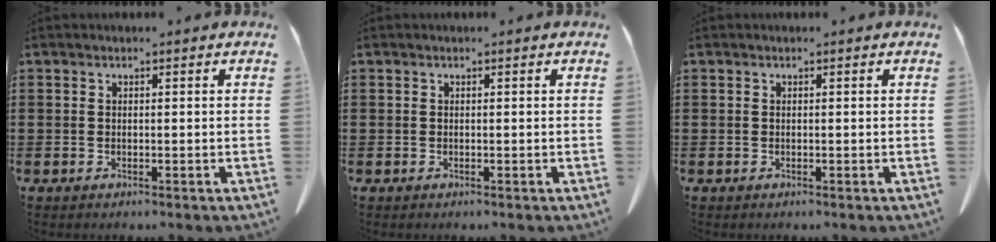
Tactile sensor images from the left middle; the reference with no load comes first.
{"total": 0.0}
{"total": 0.0}